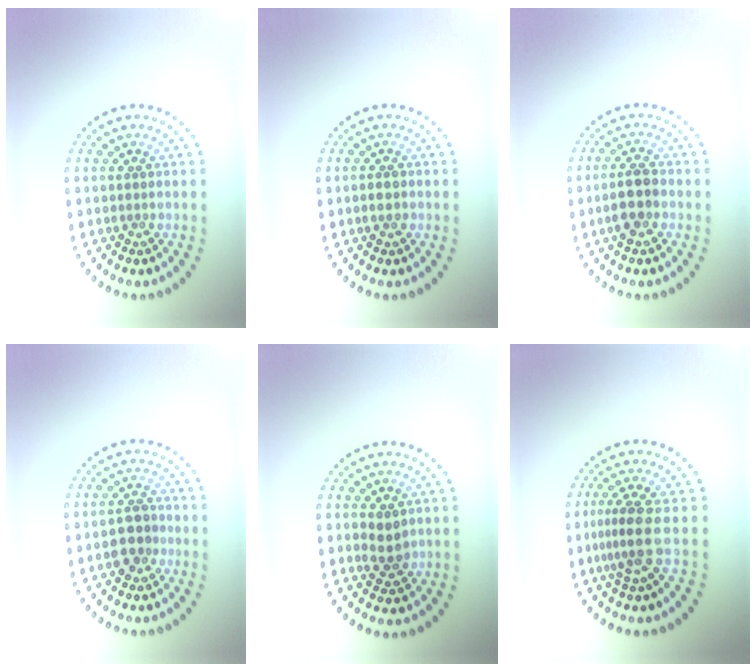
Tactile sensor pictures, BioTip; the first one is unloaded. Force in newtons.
{"total": 1.2, "press": 1.2, "slide": 0.4}
{"total": 2.8, "press": 2.8, "slide": 0.5}
{"total": 2.7, "press": 2.6, "slide": 0.7}
{"total": 2.2, "press": 2.1, "slide": 0.4}
{"total": 2.8, "press": 1.9, "slide": 2.0}